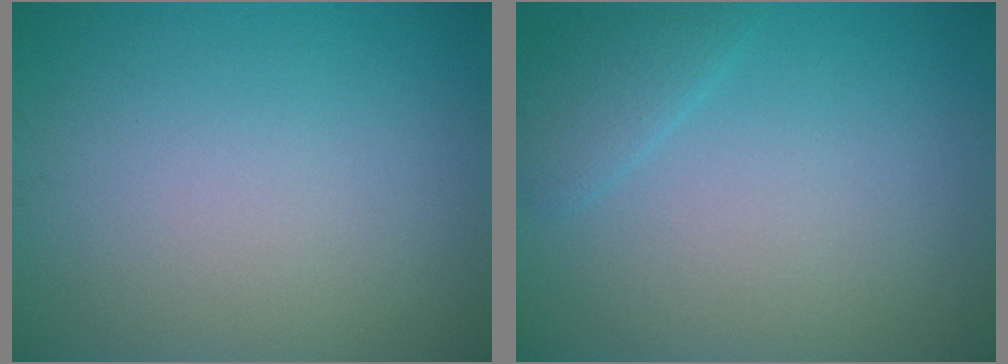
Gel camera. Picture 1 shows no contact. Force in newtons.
{"total": 1.7, "press": 1.7, "slide": 0.1}